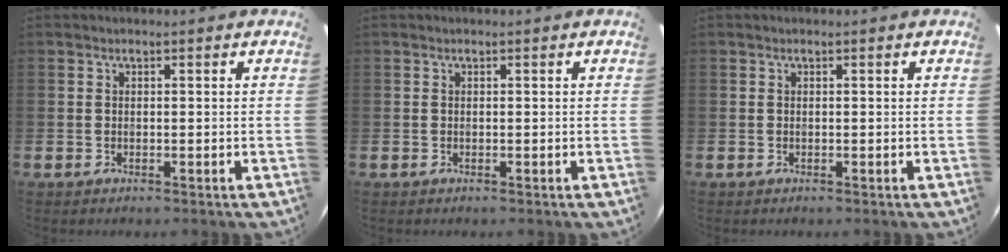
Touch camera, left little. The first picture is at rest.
{"total": 0.0}
{"total": 0.0}